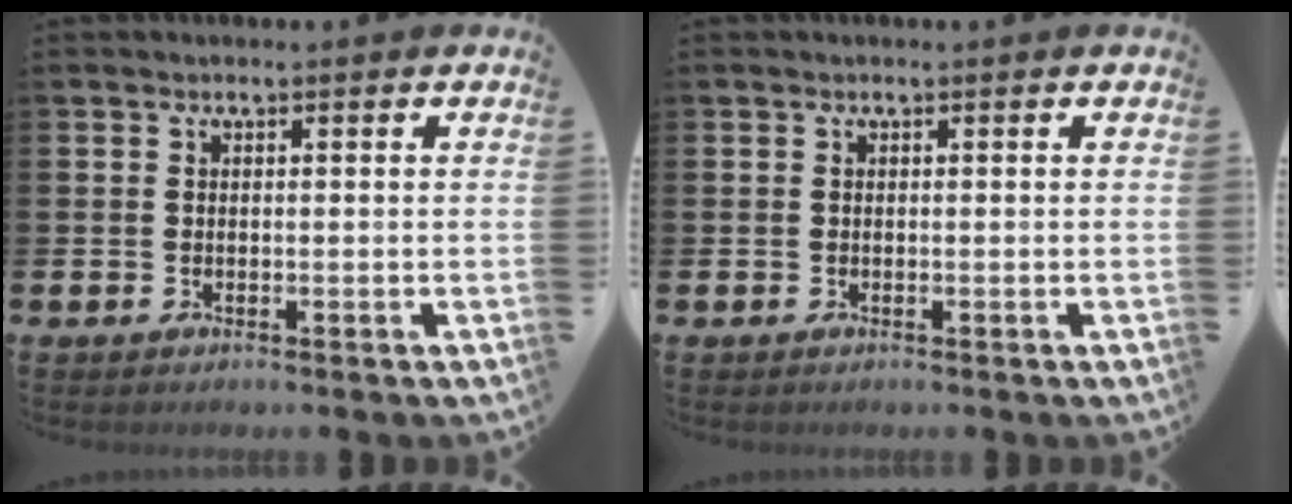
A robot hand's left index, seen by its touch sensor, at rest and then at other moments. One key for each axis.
{"total": 0.0}